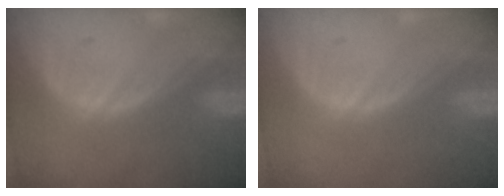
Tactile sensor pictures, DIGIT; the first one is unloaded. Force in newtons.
{"total": 0.0}